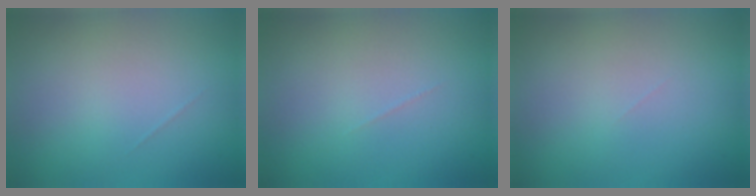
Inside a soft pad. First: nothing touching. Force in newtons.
{"total": 0.0}
{"total": 0.0}